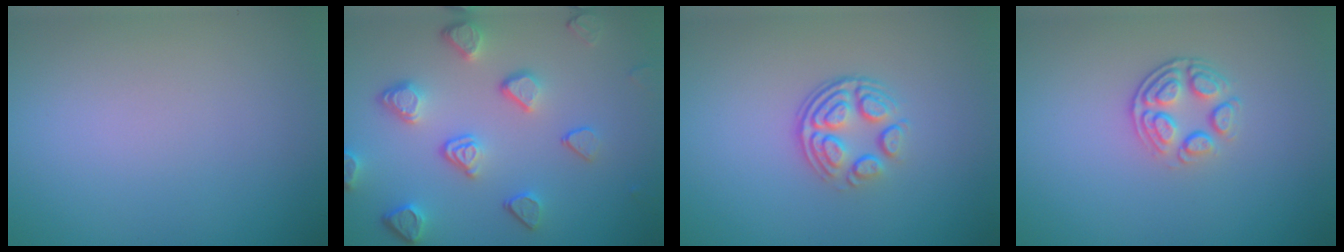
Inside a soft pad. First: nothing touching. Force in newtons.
{"total": 5.1, "press": 3.9, "slide": 3.2}
{"total": 3.7, "press": 2.6, "slide": 2.6}
{"total": 3.0, "press": 2.3, "slide": 1.9}